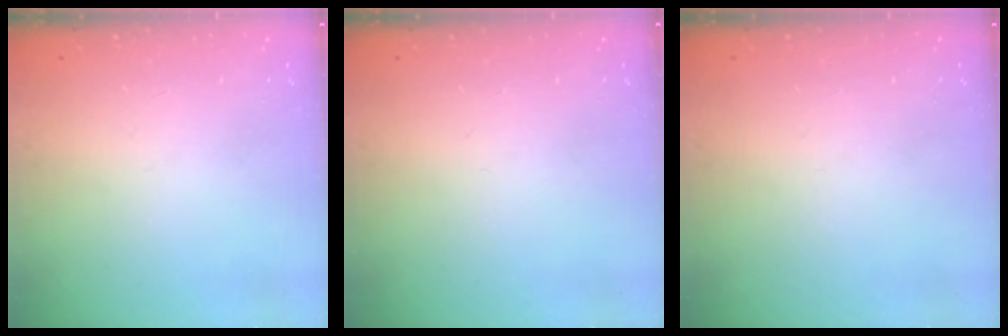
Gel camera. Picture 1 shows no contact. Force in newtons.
{"total": 0.0}
{"total": 0.0}